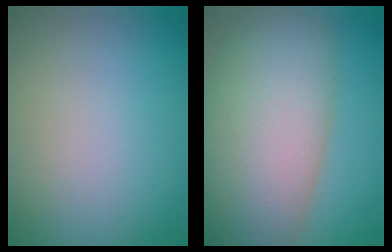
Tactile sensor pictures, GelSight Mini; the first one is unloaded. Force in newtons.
{"total": 13.1, "press": 13.1, "slide": 0.8}